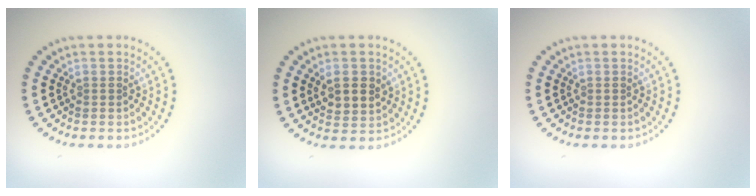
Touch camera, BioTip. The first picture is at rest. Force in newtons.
{"total": 2.8, "press": 2.7, "slide": 0.8}
{"total": 0.0}